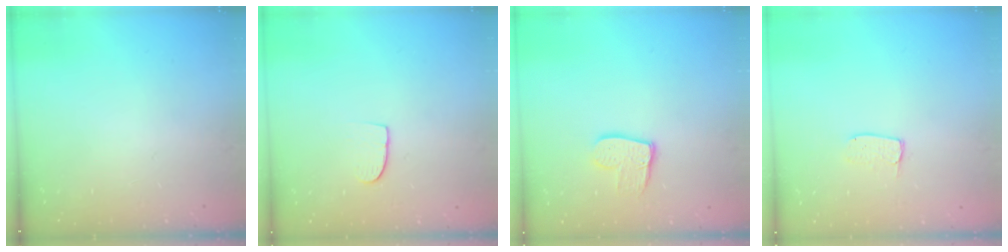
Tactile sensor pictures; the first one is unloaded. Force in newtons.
{"total": 7.3, "press": 7.2, "slide": 0.5}
{"total": 10.0, "press": 9.9, "slide": 0.7}
{"total": 4.9, "press": 4.8, "slide": 0.4}